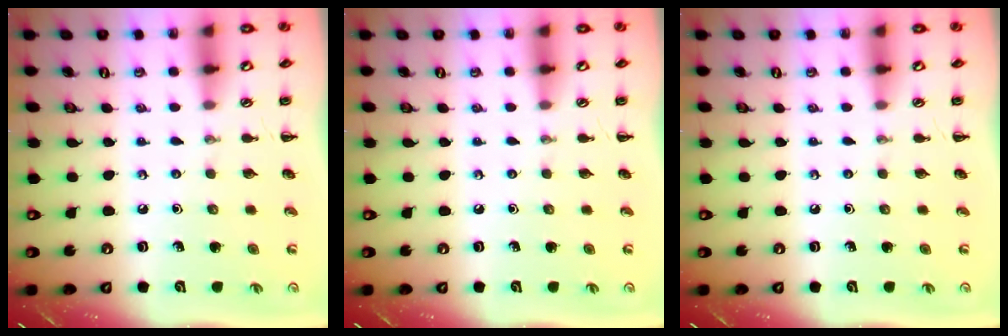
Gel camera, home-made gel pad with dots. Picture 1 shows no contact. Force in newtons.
{"total": 0.0}
{"total": 0.0}